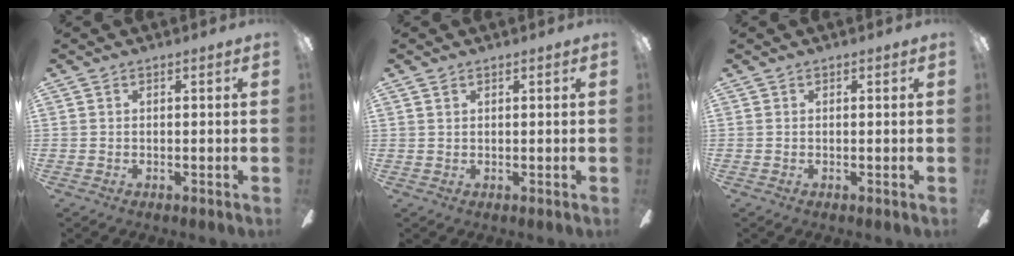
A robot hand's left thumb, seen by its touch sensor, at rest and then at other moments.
{"total": 1.1, "force": [0.7, 0.7, 0.4], "torque": [-0.010, 0.003, 0.012]}
{"total": 0.0}